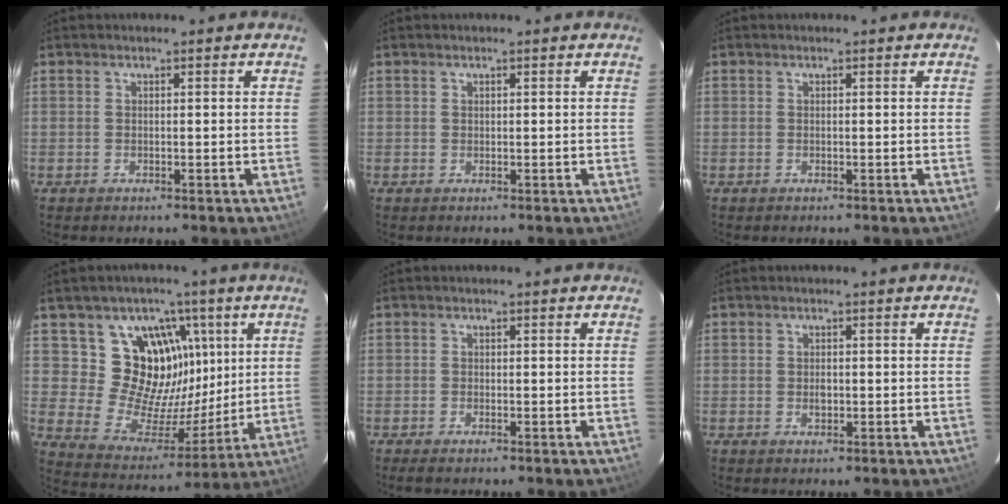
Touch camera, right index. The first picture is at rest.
{"total": 0.0}
{"total": 0.0}
{"total": 15.4, "force": [6.3, 12.7, 5.9], "torque": [-0.117, 0.003, 0.122]}
{"total": 1.3, "force": [-1.0, 0.3, 0.6], "torque": [-0.013, -0.004, -0.021]}
{"total": 1.3, "force": [-0.2, 0.9, 0.9], "torque": [-0.014, 0.004, -0.003]}